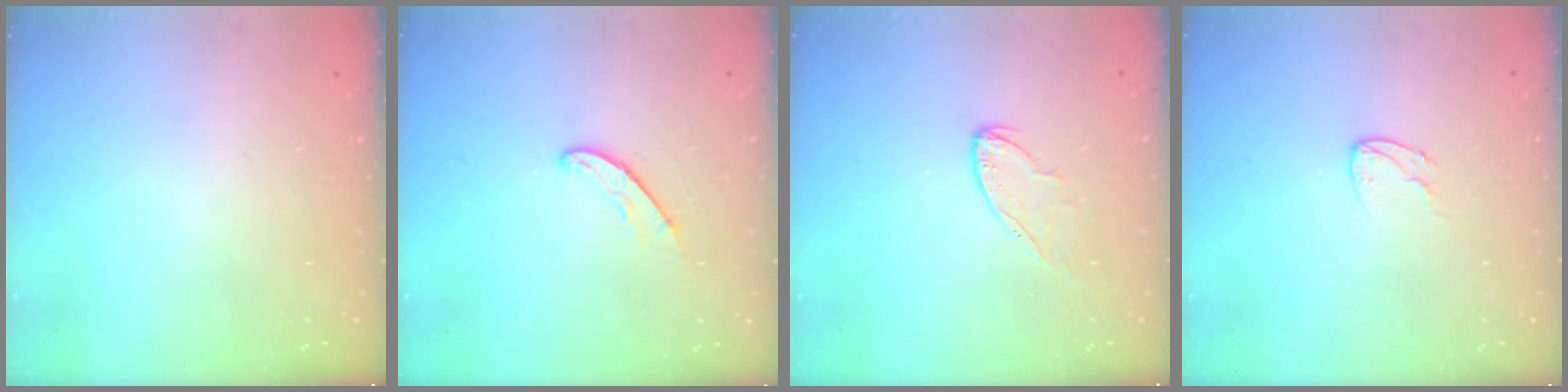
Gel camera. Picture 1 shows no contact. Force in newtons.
{"total": 6.1, "press": 6.1, "slide": 0.4}
{"total": 5.9, "press": 5.9, "slide": 0.6}
{"total": 5.6, "press": 5.6, "slide": 0.7}